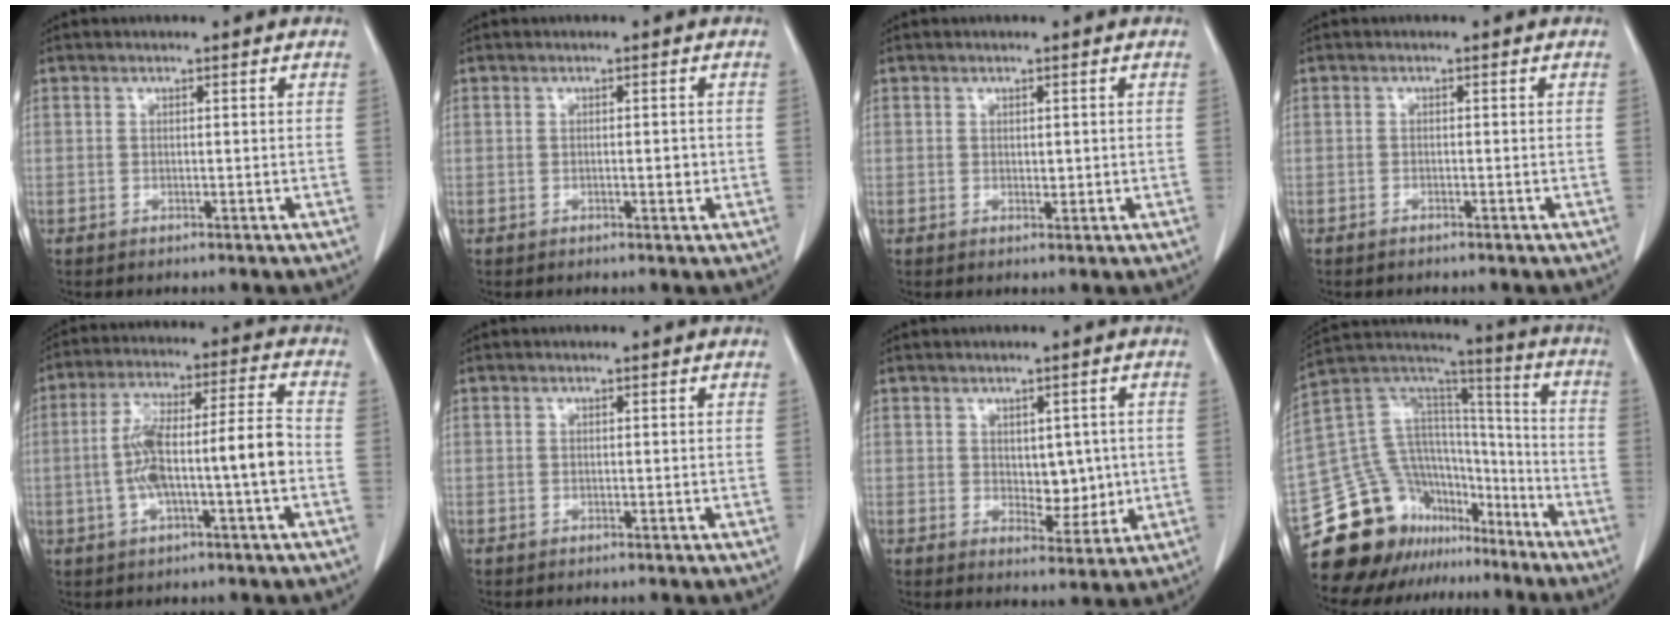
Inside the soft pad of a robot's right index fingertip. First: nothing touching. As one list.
[{"total": 1.5, "force": [-0.2, 0.5, 1.4], "torque": [-0.022, -0.001, -0.002]}, {"total": 1.2, "force": [0.2, 0.7, 0.9], "torque": [-0.012, -0.004, 0.005]}, {"total": 0.7, "force": [-0.6, 0.2, 0.2], "torque": [-0.009, -0.001, -0.010]}, {"total": 12.2, "force": [-2.1, 1.4, 12.0], "torque": [-0.221, 0.026, -0.038]}, {"total": 0.0}, {"total": 5.4, "force": [0.4, 3.1, 4.5], "torque": [-0.056, -0.004, 0.016]}, {"total": 20.2, "force": [-15.5, 11.4, 6.2], "torque": [-0.117, 0.080, -0.259]}]